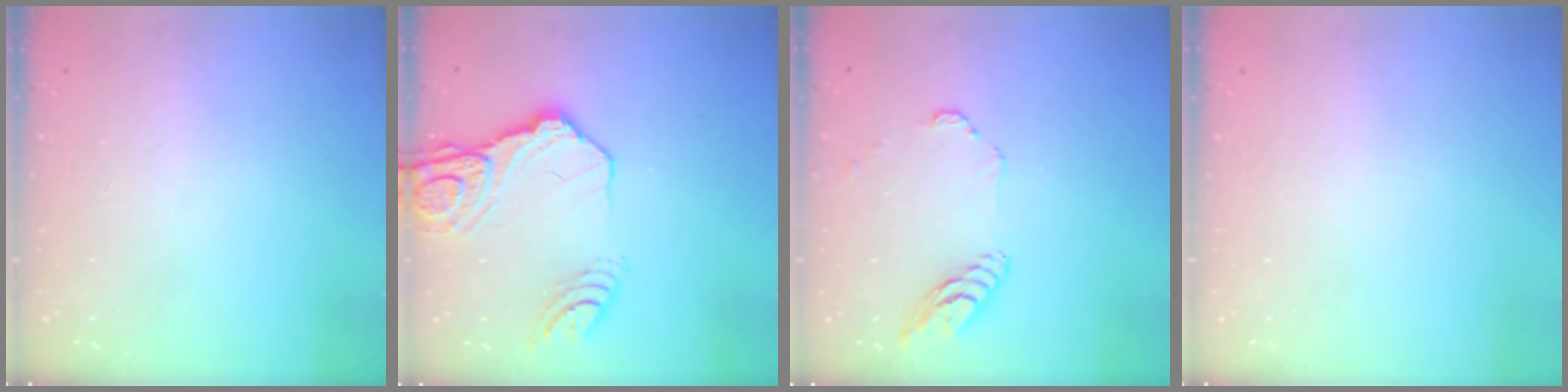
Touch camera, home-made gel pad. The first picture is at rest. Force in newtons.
{"total": 14.8, "press": 14.8, "slide": 0.9}
{"total": 9.5, "press": 9.5, "slide": 0.9}
{"total": 0.0}